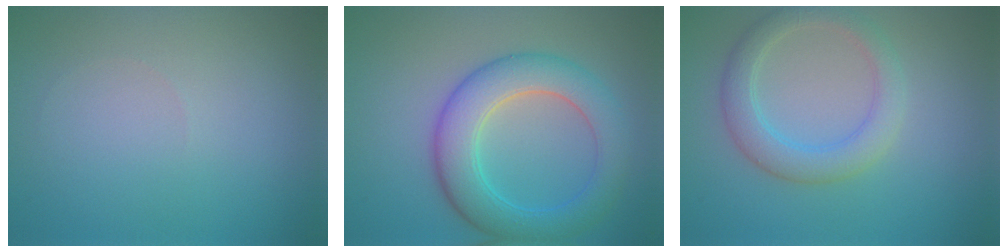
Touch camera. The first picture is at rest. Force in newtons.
{"total": 6.6, "press": 6.6, "slide": 0.1}
{"total": 3.6, "press": 3.6, "slide": 0.1}